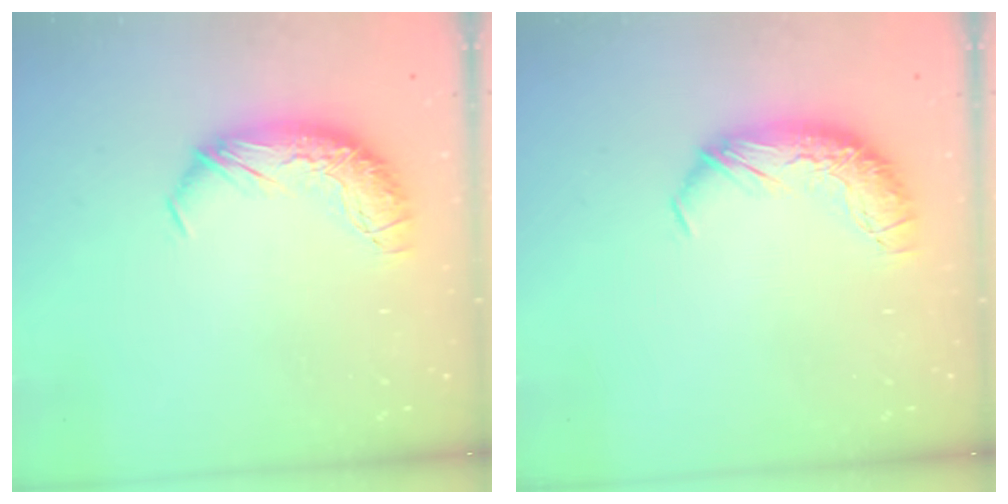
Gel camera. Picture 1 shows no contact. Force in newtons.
{"total": 0.0}